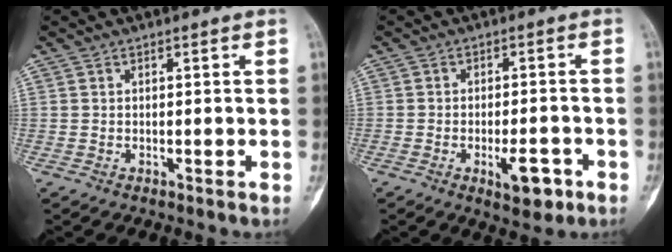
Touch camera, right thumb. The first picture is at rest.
{"total": 6.3, "force": [-2.8, 2.7, 4.9], "torque": [-0.058, 0.012, -0.035]}